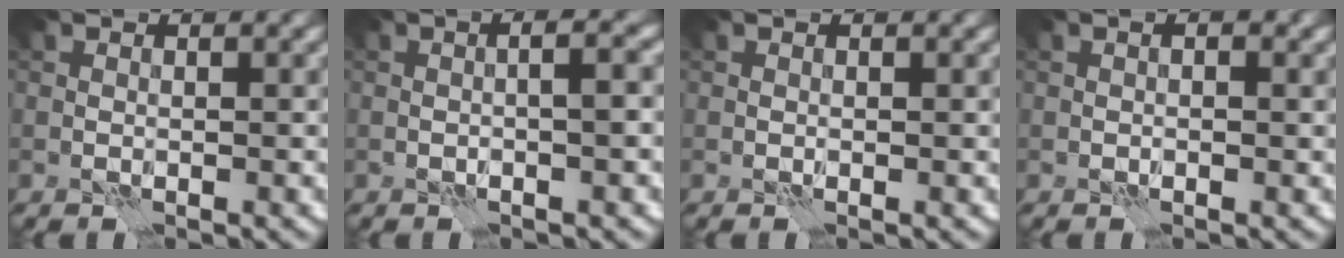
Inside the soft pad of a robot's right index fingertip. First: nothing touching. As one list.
[{"total": 4.0, "force": [0.4, 1.6, 3.7], "torque": [-0.011, 0.024, -0.018]}, {"total": 0.0}, {"total": 2.0, "force": [0.5, 1.0, 1.7], "torque": [-0.005, 0.002, -0.001]}]